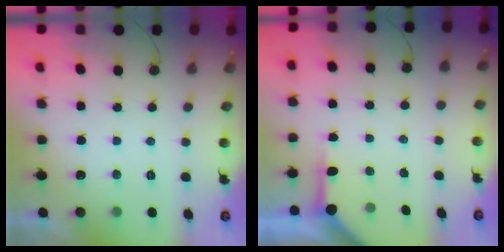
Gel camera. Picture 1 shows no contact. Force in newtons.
{"total": 3.8, "press": 3.7, "slide": 0.4}